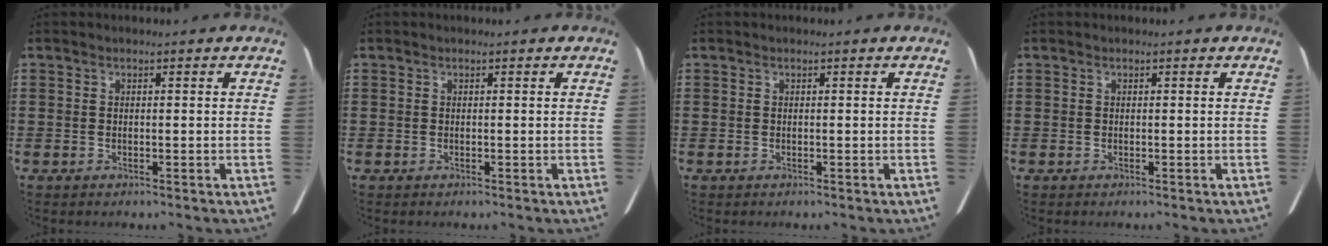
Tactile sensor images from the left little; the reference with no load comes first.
{"total": 0.0}
{"total": 0.0}
{"total": 0.0}